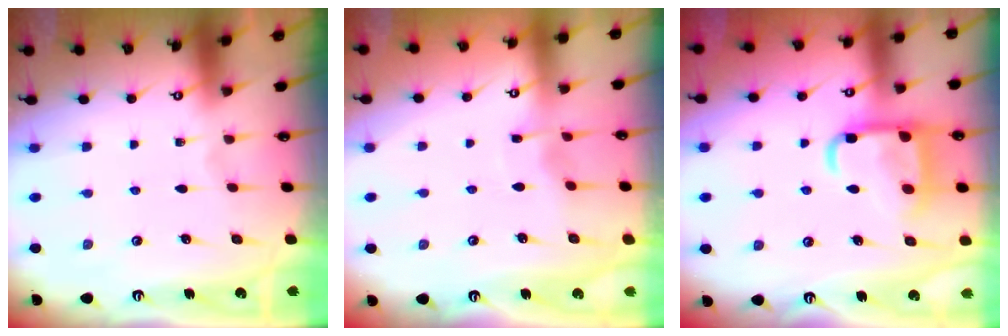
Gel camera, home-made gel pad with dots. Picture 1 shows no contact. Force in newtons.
{"total": 3.4, "press": 3.4, "slide": 0.5}
{"total": 14.8, "press": 14.7, "slide": 1.4}